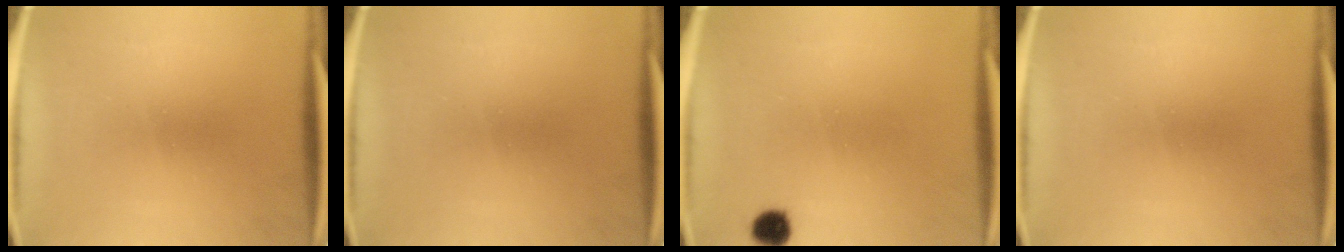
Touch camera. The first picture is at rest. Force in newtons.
{"total": 0.0}
{"total": 3.2}
{"total": 0.0}